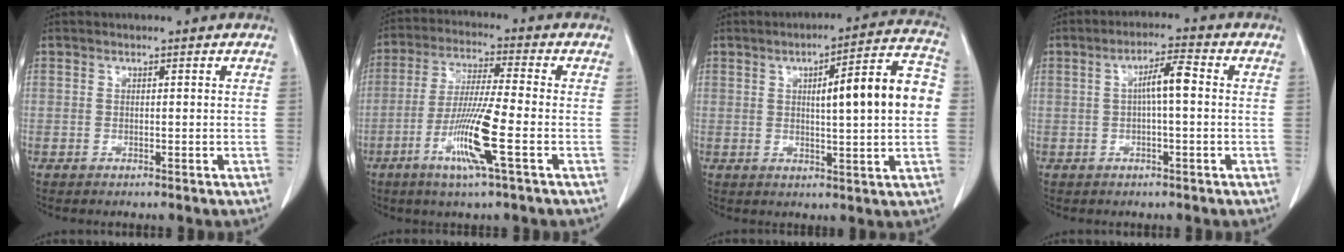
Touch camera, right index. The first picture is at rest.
{"total": 10.7, "force": [-3.9, -0.5, 10.0], "torque": [-0.197, -0.018, -0.079]}
{"total": 14.8, "force": [1.9, 1.5, 14.6], "torque": [-0.199, 0.031, 0.023]}
{"total": 4.7, "force": [0.2, 0.6, 4.6], "torque": [-0.081, 0.013, 0.002]}